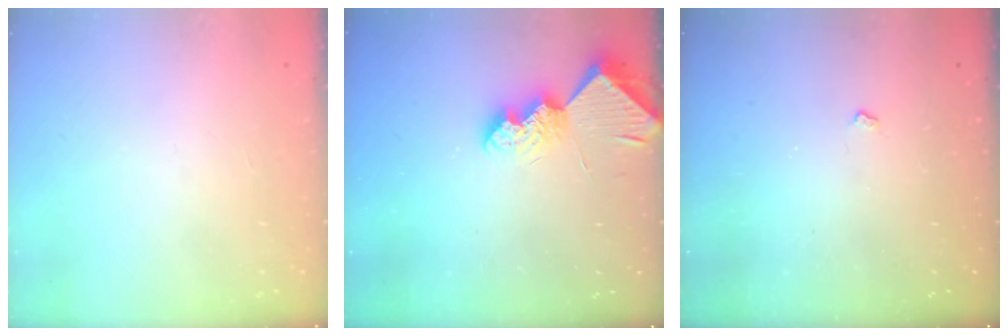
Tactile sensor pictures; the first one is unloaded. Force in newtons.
{"total": 9.1, "press": 9.0, "slide": 0.9}
{"total": 2.6, "press": 2.6, "slide": 0.4}